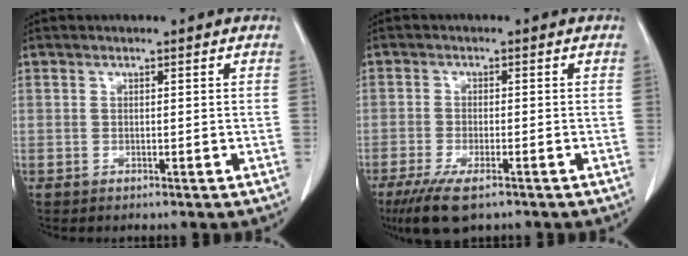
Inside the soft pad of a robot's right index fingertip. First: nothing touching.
{"total": 7.3, "force": [-4.9, 1.9, 5.1], "torque": [-0.089, -0.016, -0.078]}